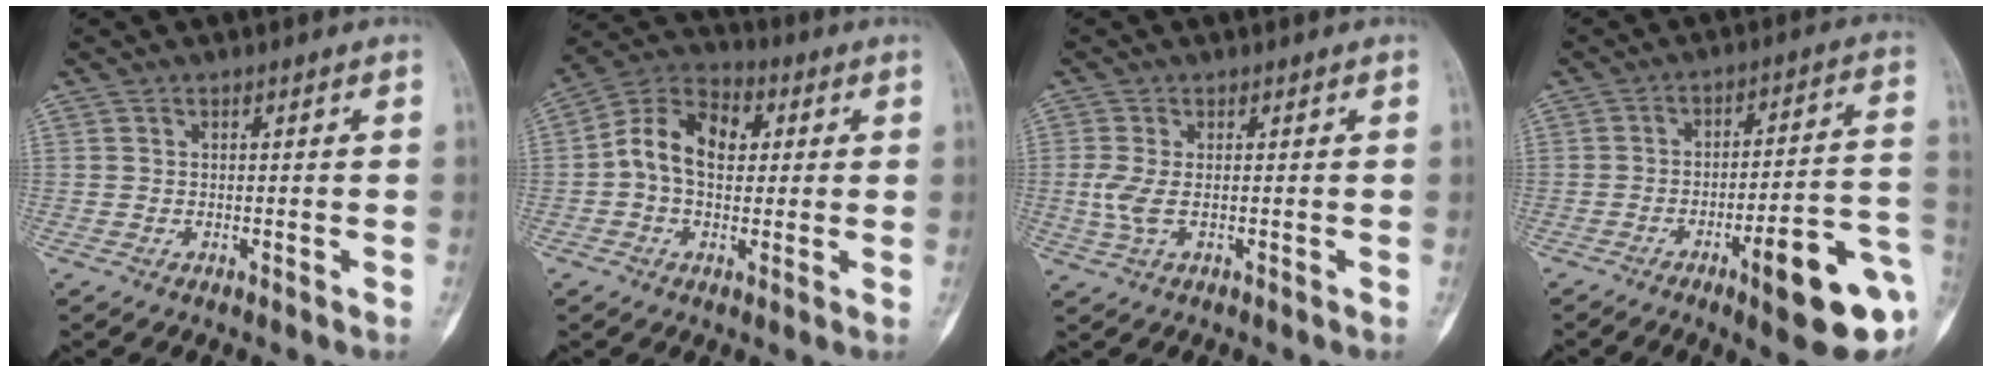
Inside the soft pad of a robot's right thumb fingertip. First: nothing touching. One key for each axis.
{"total": 11.3, "fx": 1.2, "fy": 7.7, "fz": 8.2, "tx": -0.125, "ty": 0.027, "tz": 0.012}
{"total": 3.2, "fx": -0.2, "fy": 1.5, "fz": 2.8, "tx": -0.082, "ty": -0.008, "tz": -0.005}
{"total": 17.0, "fx": -6.7, "fy": 3.5, "fz": 15.2, "tx": -0.159, "ty": 0.035, "tz": -0.085}